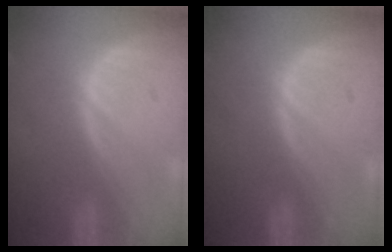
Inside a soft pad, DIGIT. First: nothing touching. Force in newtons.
{"total": 0.0}